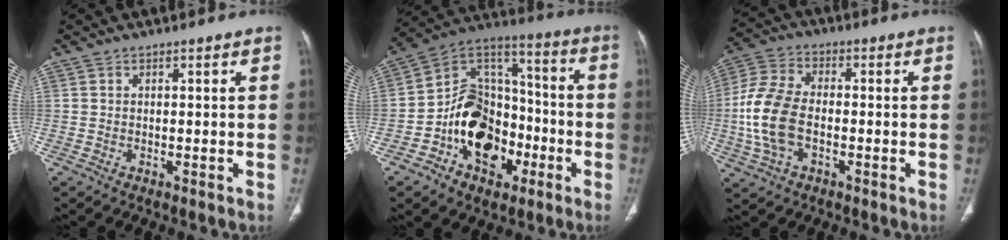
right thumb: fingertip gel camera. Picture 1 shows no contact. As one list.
[{"total": 18.8, "force": [-6.4, 13.5, 11.4], "torque": [-0.137, 0.070, -0.107]}, {"total": 12.7, "force": [-2.1, 7.6, 9.9], "torque": [-0.218, 0.019, -0.042]}]